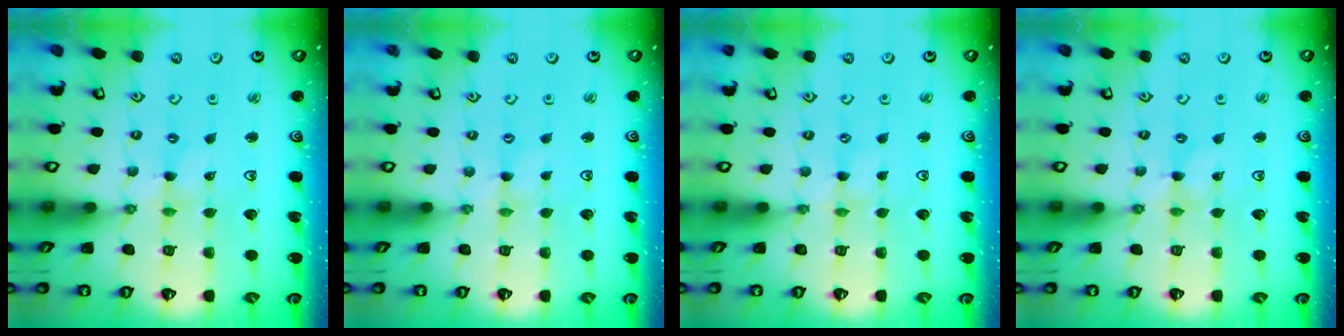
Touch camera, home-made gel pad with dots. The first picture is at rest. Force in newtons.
{"total": 0.0}
{"total": 0.5, "press": 0.5, "slide": 0.2}
{"total": 0.0}